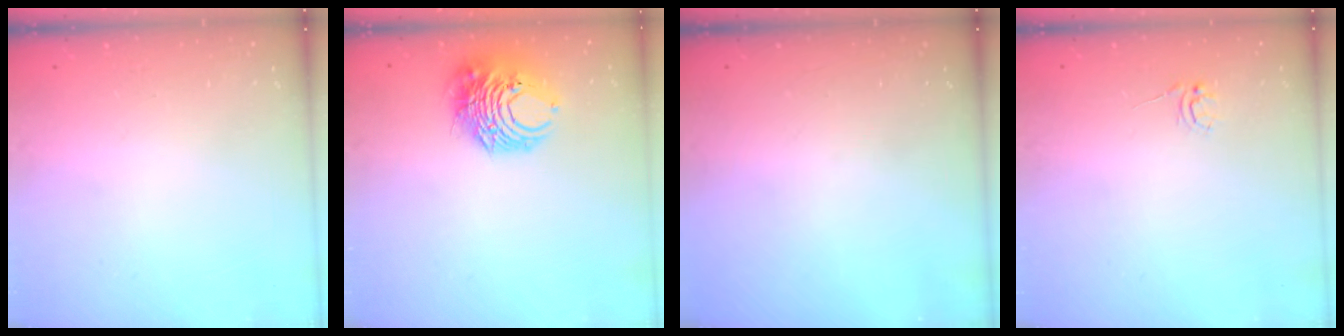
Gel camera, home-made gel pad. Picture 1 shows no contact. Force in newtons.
{"total": 10.3, "press": 10.2, "slide": 1.6}
{"total": 0.0}
{"total": 2.5, "press": 2.5, "slide": 0.2}